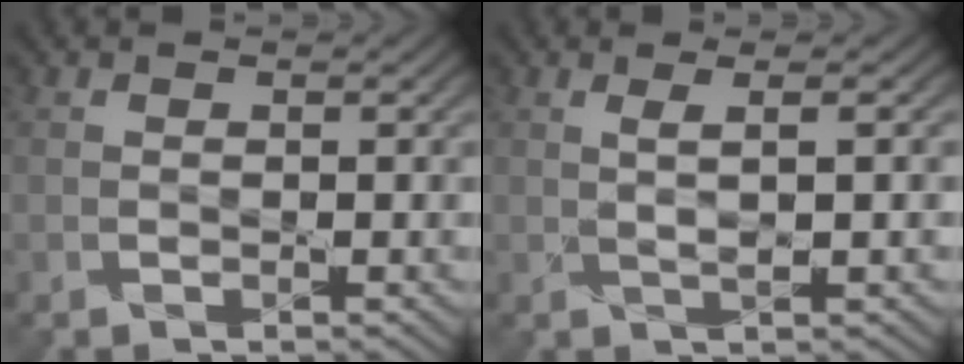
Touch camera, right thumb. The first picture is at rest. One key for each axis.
{"total": 1.9, "fx": 0.7, "fy": -0.1, "fz": 1.8, "tx": -0.035, "ty": 0.007, "tz": 0.011}